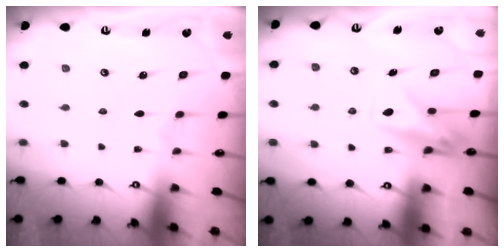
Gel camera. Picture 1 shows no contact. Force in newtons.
{"total": 10.1, "press": 10.0, "slide": 1.2}